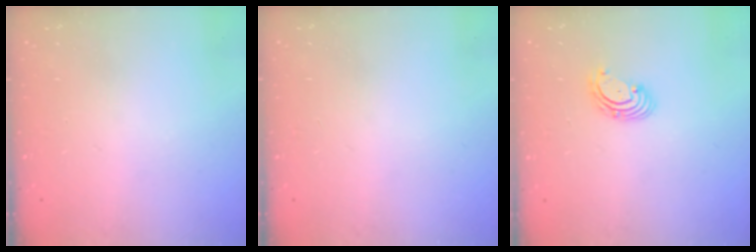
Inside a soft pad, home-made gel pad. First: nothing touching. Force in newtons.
{"total": 0.0}
{"total": 2.9, "press": 2.9, "slide": 0.3}